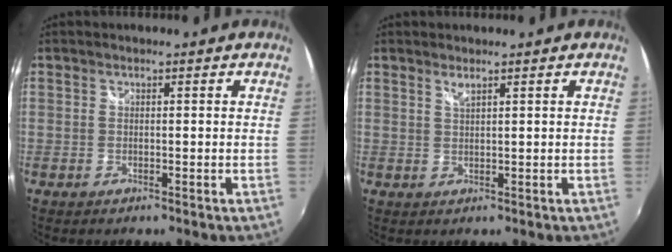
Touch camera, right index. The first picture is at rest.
{"total": 1.2, "force": [0.9, 0.0, 0.8], "torque": [-0.013, 0.001, 0.016]}